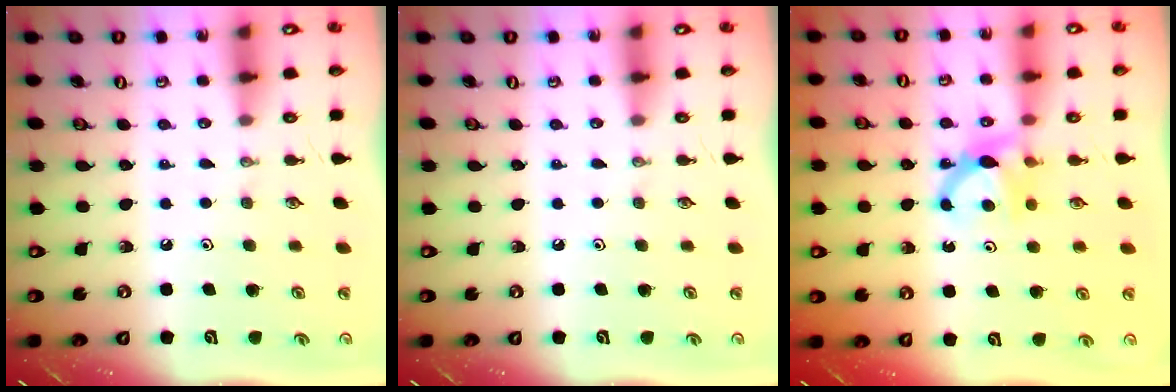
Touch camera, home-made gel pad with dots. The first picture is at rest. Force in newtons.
{"total": 0.0}
{"total": 7.0, "press": 7.0, "slide": 0.6}